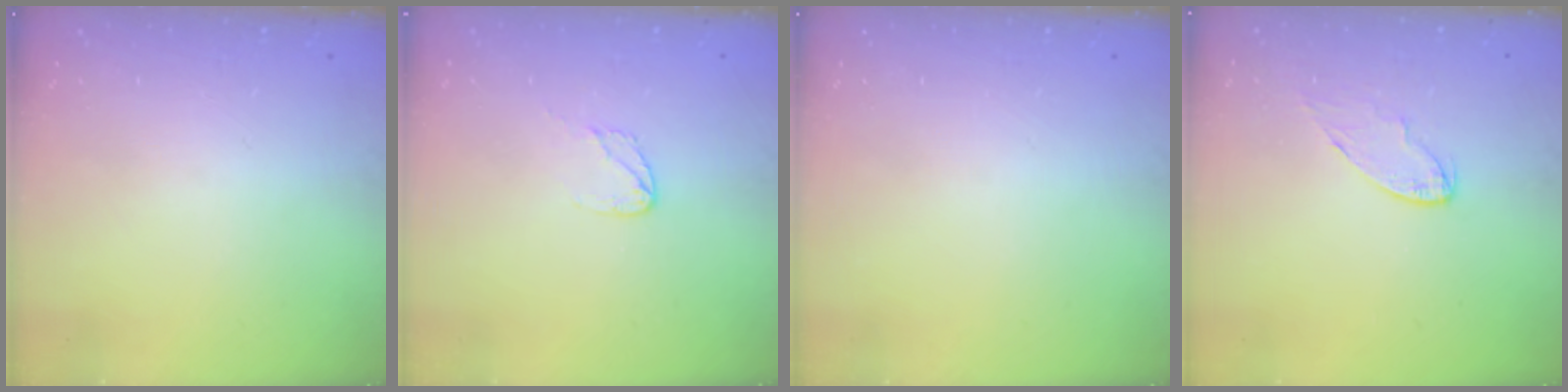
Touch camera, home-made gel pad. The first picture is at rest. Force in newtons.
{"total": 4.8, "press": 4.8, "slide": 0.4}
{"total": 0.0}
{"total": 6.0, "press": 6.0, "slide": 0.5}